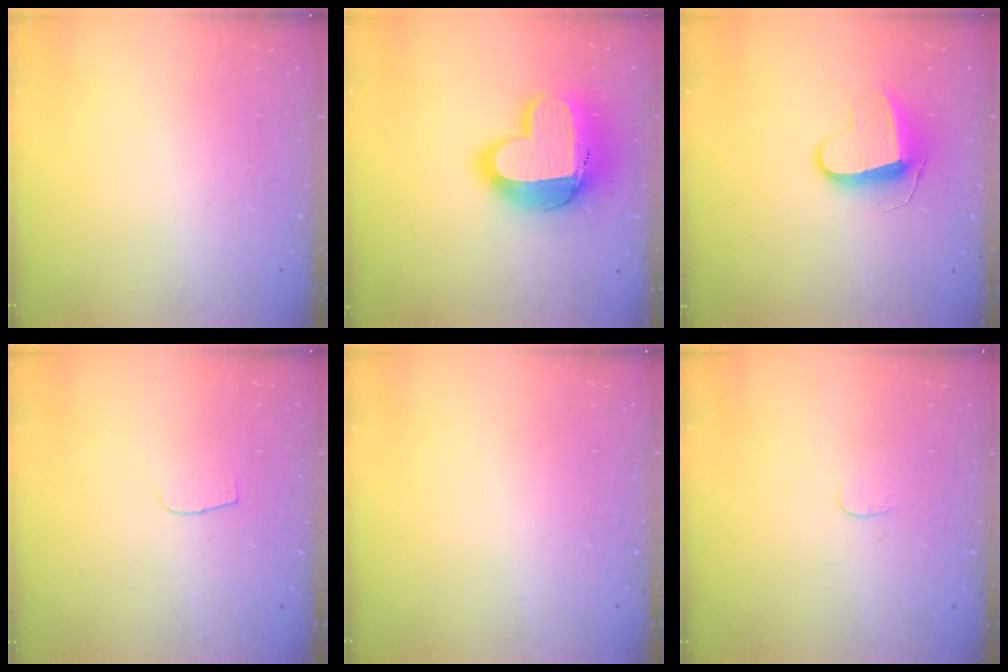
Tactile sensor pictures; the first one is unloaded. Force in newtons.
{"total": 18.9, "press": 18.9, "slide": 1.6}
{"total": 9.1, "press": 9.1, "slide": 0.2}
{"total": 3.6, "press": 3.5, "slide": 0.4}
{"total": 0.0}
{"total": 2.6, "press": 2.6, "slide": 0.2}